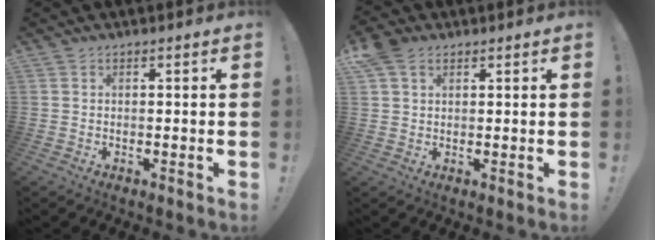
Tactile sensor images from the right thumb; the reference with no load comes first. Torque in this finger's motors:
{"motor_torque": [0.84, 2.00, 0.13, 0.00, 0.01]}